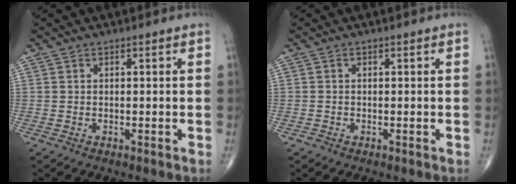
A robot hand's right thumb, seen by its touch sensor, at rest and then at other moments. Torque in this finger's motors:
{"motor_torque": [-0.17, -0.04, -0.12, -0.01, 0.01]}